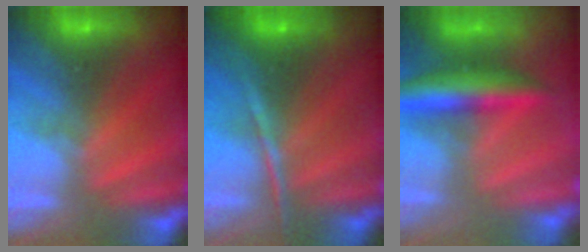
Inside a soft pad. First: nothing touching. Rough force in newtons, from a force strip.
{"total": 1.3}
{"total": 6.2}